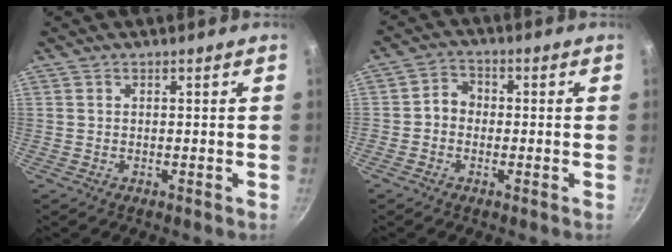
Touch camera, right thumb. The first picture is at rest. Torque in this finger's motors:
{"motor_torque": [0.82, 0.23, 0.41, 0.10, 0.02]}